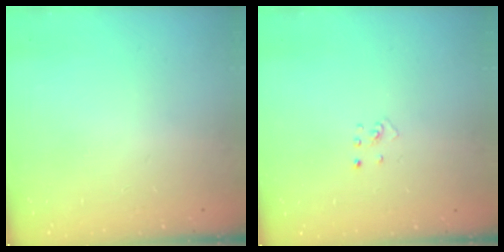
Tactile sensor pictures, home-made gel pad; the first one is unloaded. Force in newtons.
{"total": 2.0, "press": 2.0, "slide": 0.3}